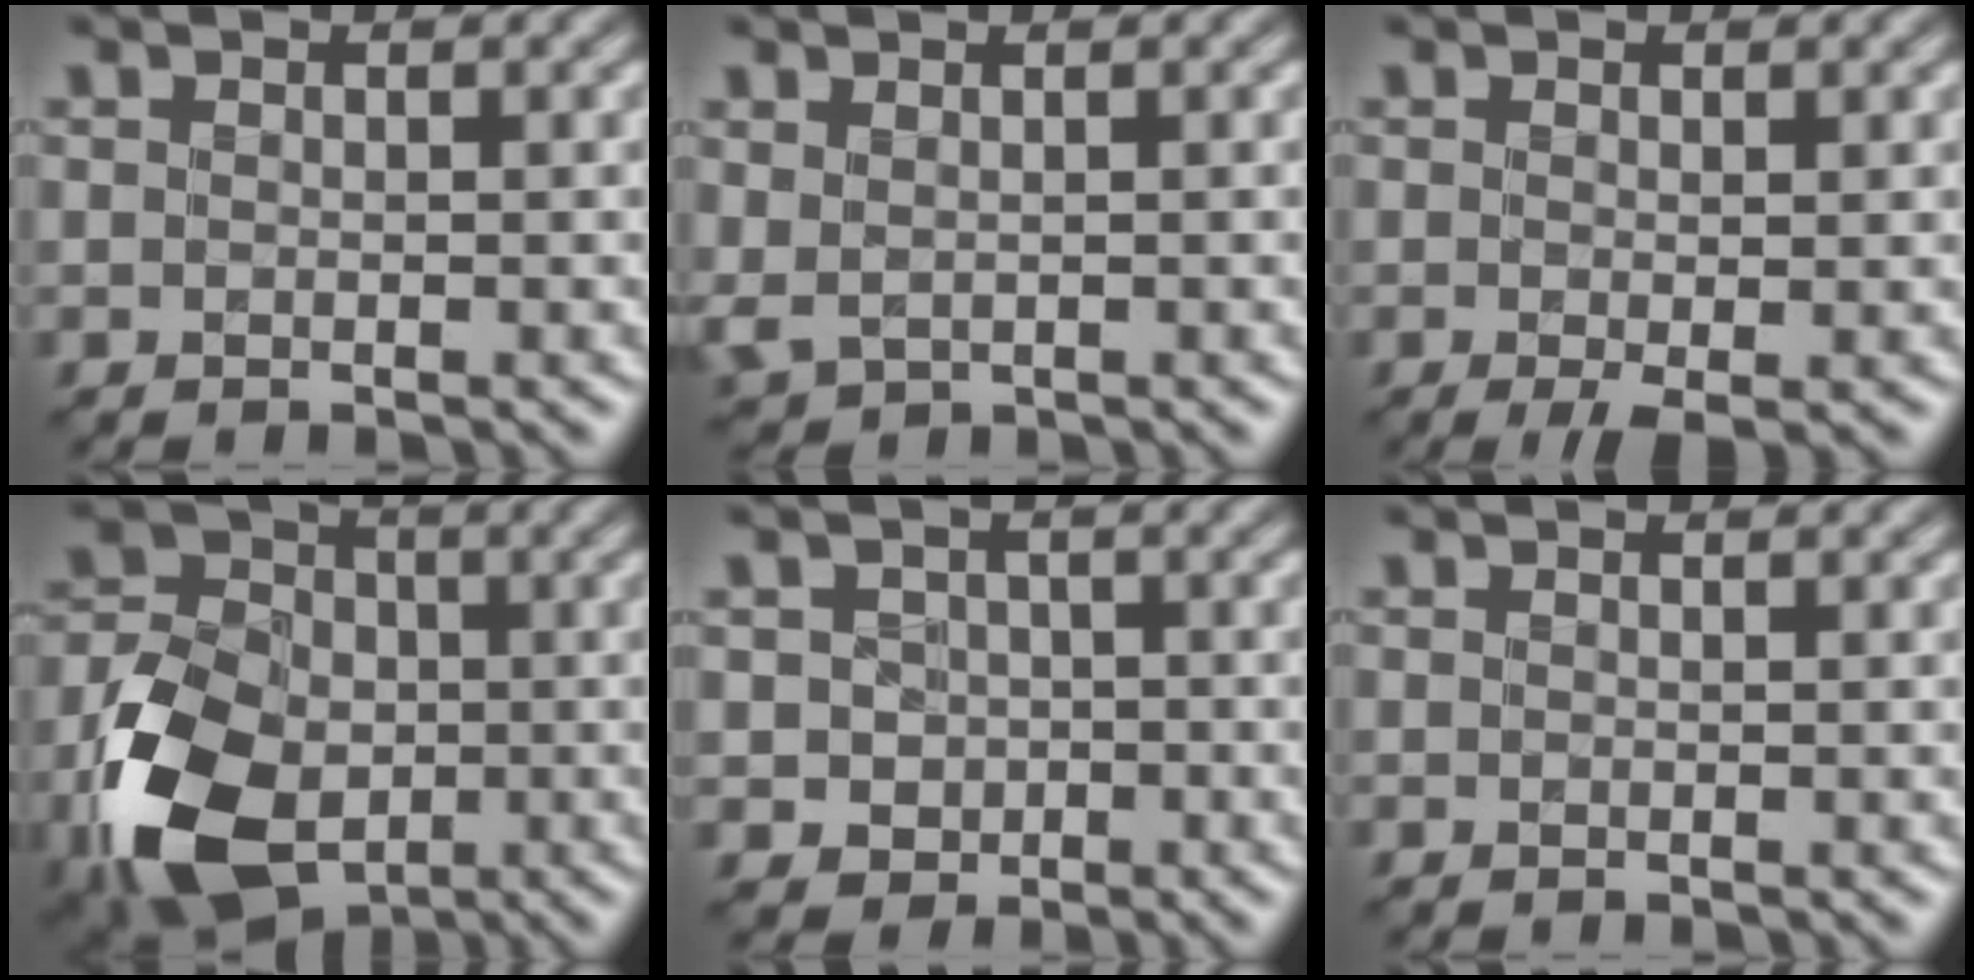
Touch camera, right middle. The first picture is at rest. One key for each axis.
{"total": 1.4, "fx": 0.6, "fy": 1.0, "fz": 0.8, "tx": -0.023, "ty": -0.006, "tz": 0.016}
{"total": 1.4, "fx": -0.3, "fy": 0.3, "fz": 1.4, "tx": -0.026, "ty": -0.008, "tz": -0.007}
{"total": 11.8, "fx": -4.5, "fy": 8.0, "fz": 7.5, "tx": -0.172, "ty": -0.020, "tz": -0.098}
{"total": 2.3, "fx": -0.3, "fy": 2.3, "fz": 0.4, "tx": 0.012, "ty": 0.000, "tz": -0.007}
{"total": 0.0}